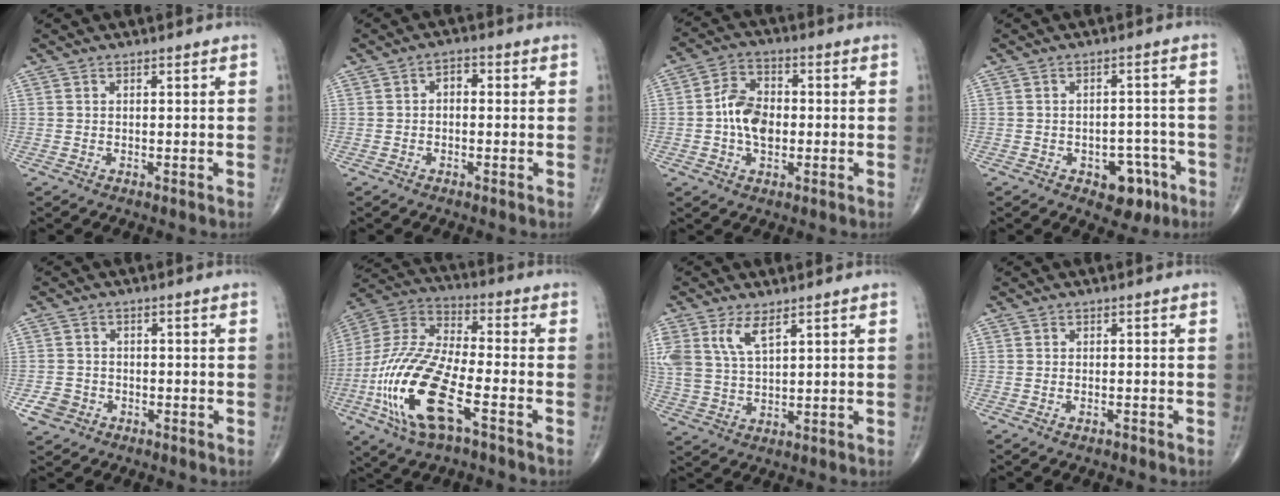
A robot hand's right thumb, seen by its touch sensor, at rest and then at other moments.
{"total": 2.6, "force": [0.0, 1.6, 2.0], "torque": [-0.013, 0.009, -0.010]}
{"total": 8.5, "force": [-0.7, 5.6, 6.4], "torque": [-0.102, 0.016, -0.020]}
{"total": 7.1, "force": [-3.6, 4.5, 4.1], "torque": [-0.019, 0.029, -0.041]}
{"total": 3.7, "force": [-1.8, 3.2, 0.9], "torque": [-0.007, 0.013, -0.030]}
{"total": 21.4, "force": [-8.1, 7.8, 18.2], "torque": [-0.406, 0.019, -0.148]}
{"total": 7.2, "force": [3.7, 3.0, 5.3], "torque": [-0.117, -0.008, 0.083]}
{"total": 0.7, "force": [-0.6, 0.3, 0.3], "torque": [-0.008, 0.007, -0.008]}